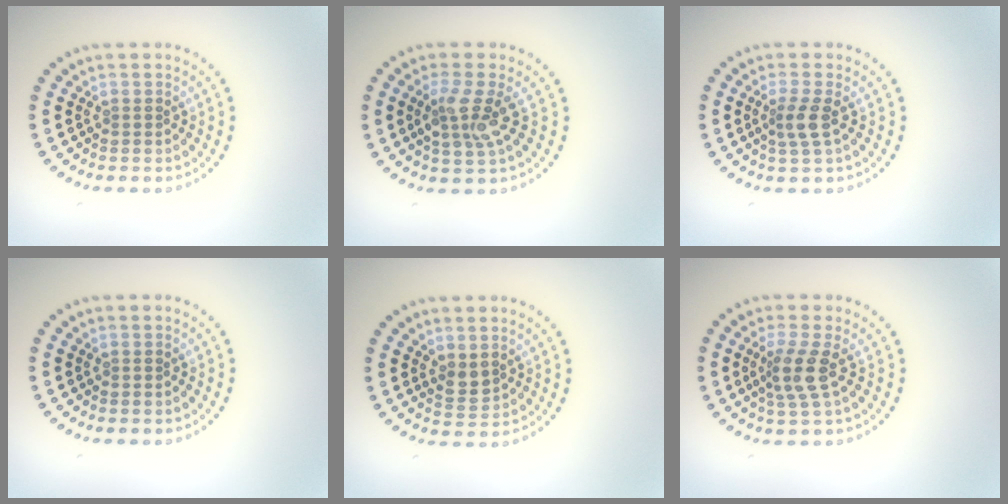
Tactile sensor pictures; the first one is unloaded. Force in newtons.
{"total": 2.9, "press": 2.6, "slide": 1.3}
{"total": 2.1, "press": 1.7, "slide": 1.3}
{"total": 0.0}
{"total": 1.6, "press": 1.4, "slide": 0.7}
{"total": 2.8, "press": 2.2, "slide": 1.8}